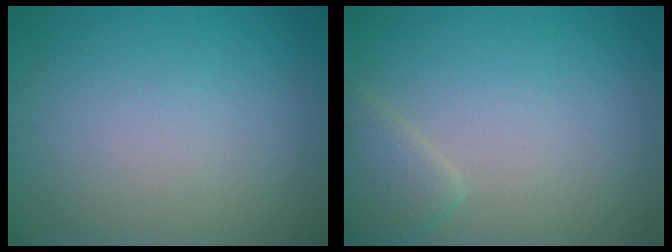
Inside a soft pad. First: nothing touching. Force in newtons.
{"total": 2.3, "press": 2.3, "slide": 0.2}